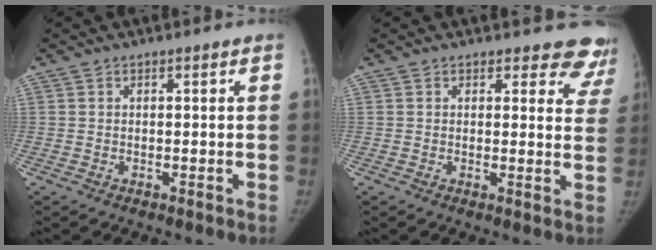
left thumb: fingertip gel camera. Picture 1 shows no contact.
{"total": 8.8, "force": [8.0, 3.6, 0.6], "torque": [0.054, -0.045, 0.051]}